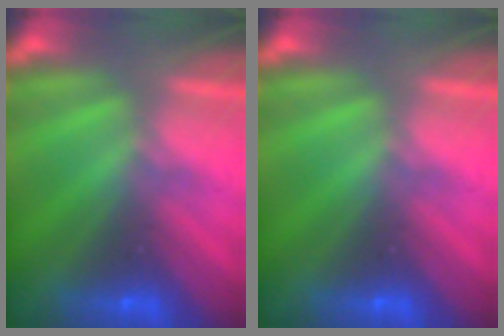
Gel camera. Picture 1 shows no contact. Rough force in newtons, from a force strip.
{"total": 0.0}